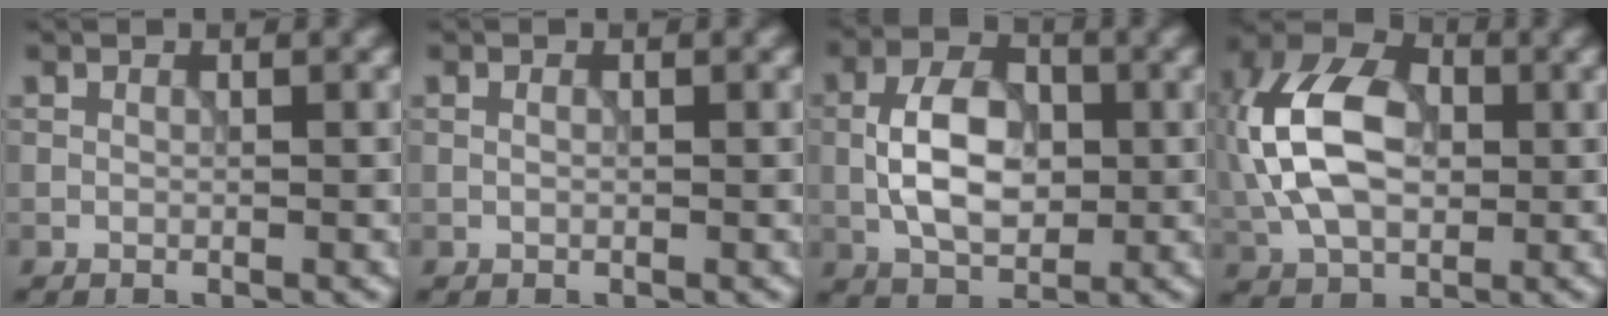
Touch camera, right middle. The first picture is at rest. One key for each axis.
{"total": 0.5, "fx": 0.1, "fy": 0.3, "fz": 0.4, "tx": -0.010, "ty": -0.001, "tz": 0.001}
{"total": 6.3, "fx": -0.4, "fy": 3.8, "fz": 5.0, "tx": -0.093, "ty": 0.005, "tz": -0.012}
{"total": 10.8, "fx": 0.4, "fy": 7.0, "fz": 8.2, "tx": -0.185, "ty": 0.025, "tz": -0.013}